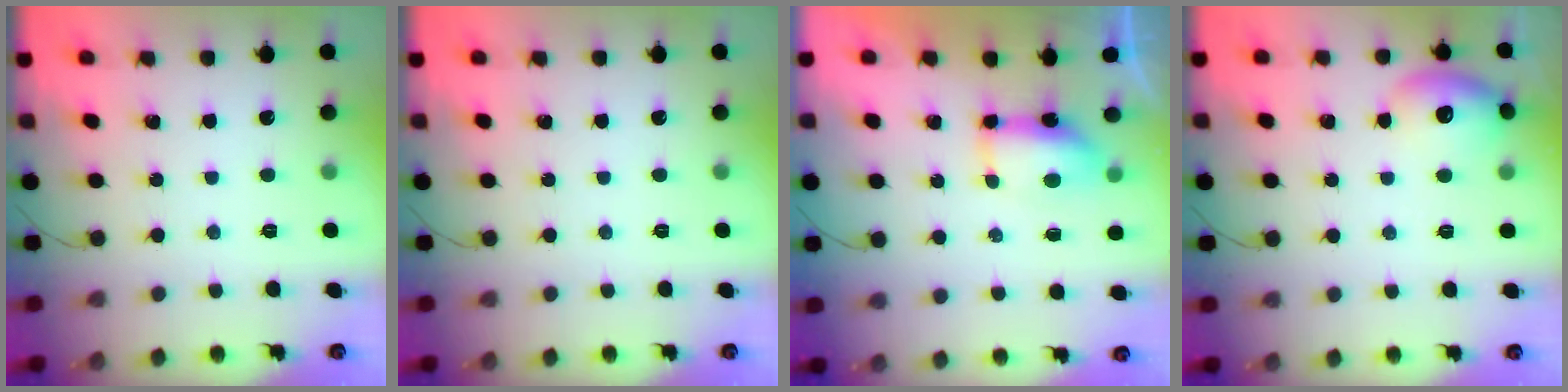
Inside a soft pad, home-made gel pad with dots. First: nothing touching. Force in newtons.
{"total": 0.0}
{"total": 6.8, "press": 6.8, "slide": 0.4}
{"total": 10.6, "press": 10.5, "slide": 1.3}